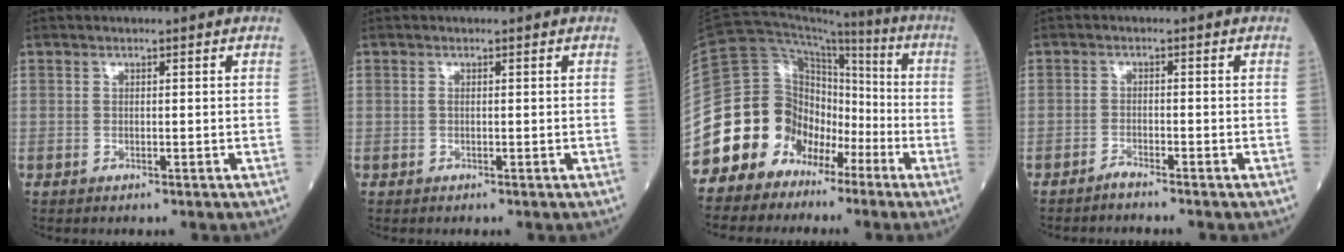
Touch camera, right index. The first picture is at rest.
{"total": 0.0}
{"total": 14.5, "force": [-8.5, 11.4, 2.8], "torque": [-0.054, 0.110, -0.142]}
{"total": 1.1, "force": [-1.1, -0.4, 0.2], "torque": [-0.003, -0.002, -0.022]}